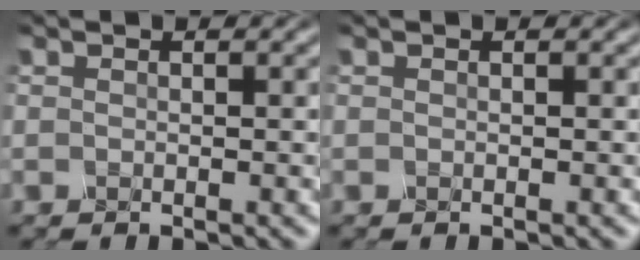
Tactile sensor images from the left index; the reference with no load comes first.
{"total": 0.0}